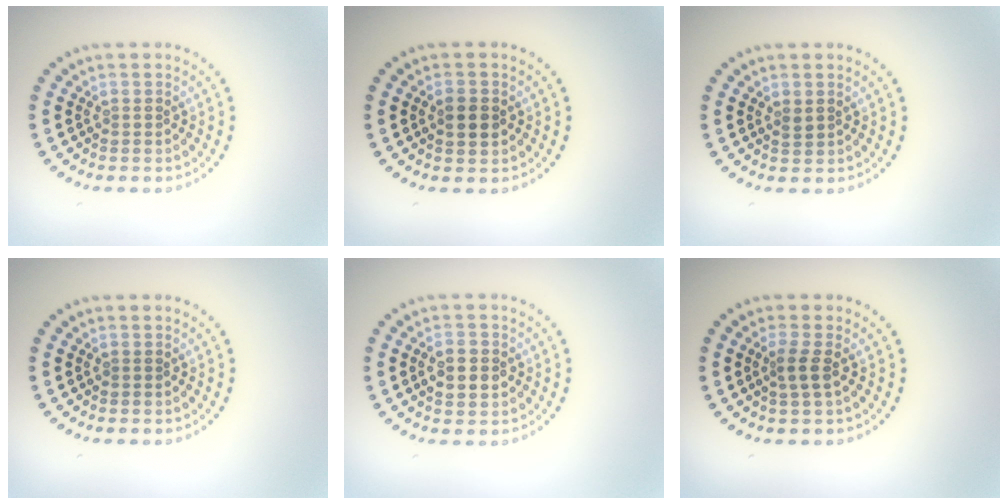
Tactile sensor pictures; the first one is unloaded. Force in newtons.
{"total": 2.3, "press": 2.3, "slide": 0.1}
{"total": 0.8, "press": 0.8, "slide": 0.3}
{"total": 0.0}
{"total": 2.9, "press": 2.9, "slide": 0.0}
{"total": 1.7, "press": 1.4, "slide": 1.0}